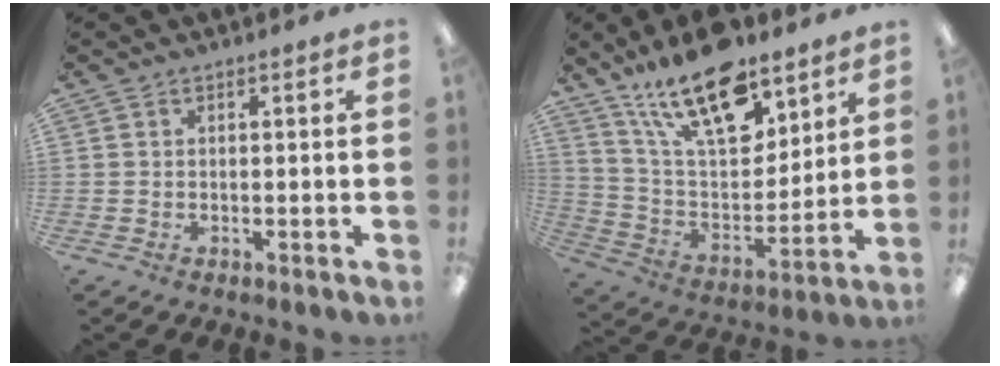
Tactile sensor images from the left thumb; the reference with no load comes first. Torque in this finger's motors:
{"motor_torque": [0.36, 0.39, 1.56, -1.20, 0.14]}